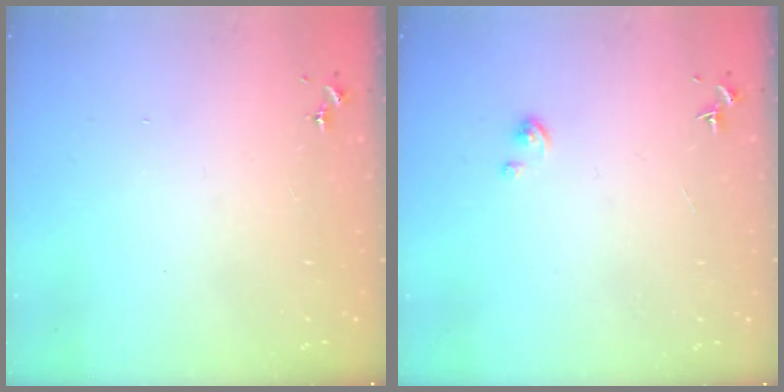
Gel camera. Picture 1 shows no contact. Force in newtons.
{"total": 2.1, "press": 2.1, "slide": 0.2}